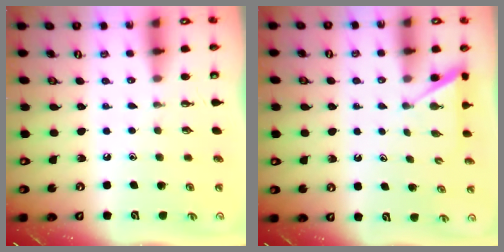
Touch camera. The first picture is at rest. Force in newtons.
{"total": 2.0, "press": 2.0, "slide": 0.3}